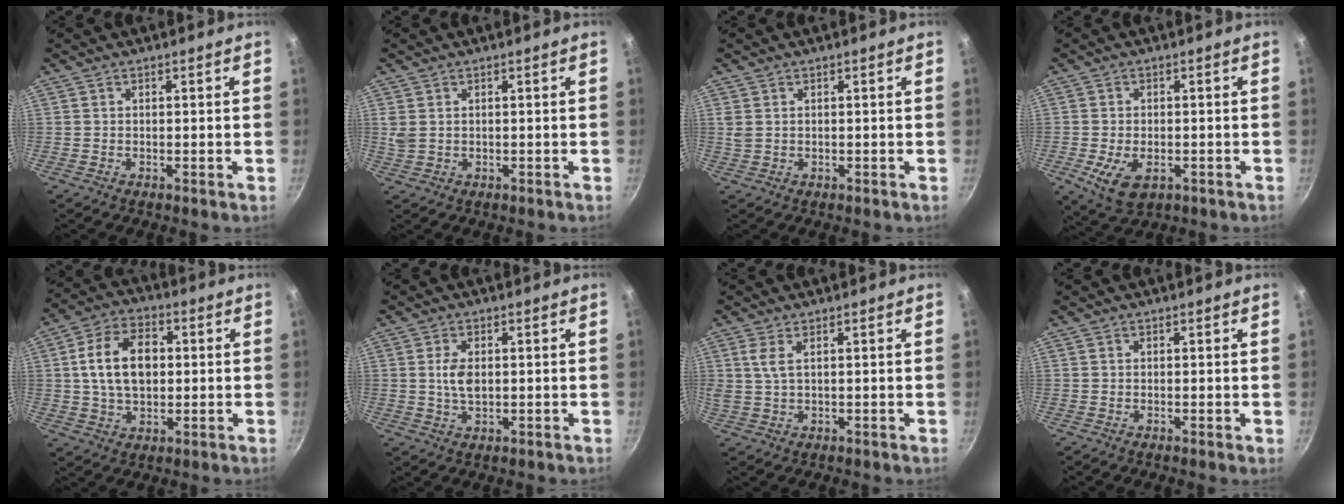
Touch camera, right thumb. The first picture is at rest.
{"total": 2.3, "force": [0.6, 1.7, 1.4], "torque": [-0.027, 0.000, 0.017]}
{"total": 1.5, "force": [0.5, 1.1, 0.8], "torque": [-0.015, 0.002, 0.012]}
{"total": 7.3, "force": [-2.3, 4.3, 5.4], "torque": [-0.097, -0.006, -0.033]}
{"total": 12.9, "force": [1.5, 8.5, 9.5], "torque": [-0.145, 0.016, 0.017]}
{"total": 4.2, "force": [0.4, 2.5, 3.4], "torque": [-0.060, -0.002, 0.006]}
{"total": 3.0, "force": [1.0, 0.9, 2.6], "torque": [-0.056, -0.001, 0.024]}
{"total": 0.0}